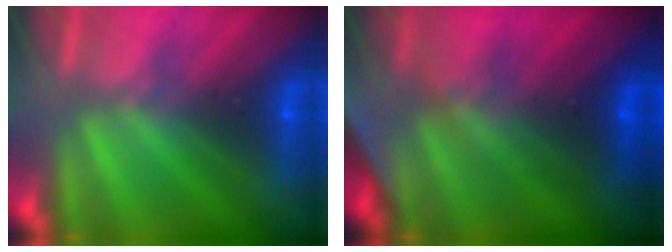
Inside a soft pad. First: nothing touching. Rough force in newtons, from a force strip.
{"total": 6.9}